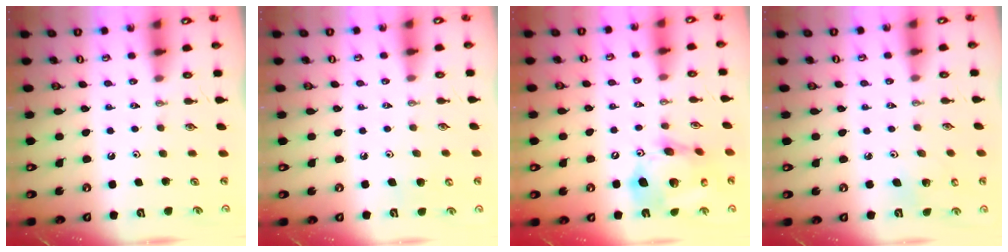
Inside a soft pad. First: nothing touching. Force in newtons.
{"total": 5.3, "press": 5.1, "slide": 1.6}
{"total": 17.9, "press": 17.6, "slide": 3.2}
{"total": 3.5, "press": 3.5, "slide": 0.2}